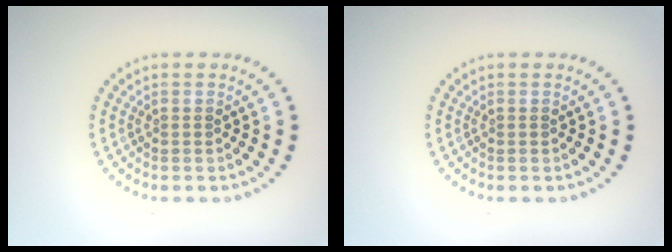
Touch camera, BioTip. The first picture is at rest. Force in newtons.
{"total": 0.0}